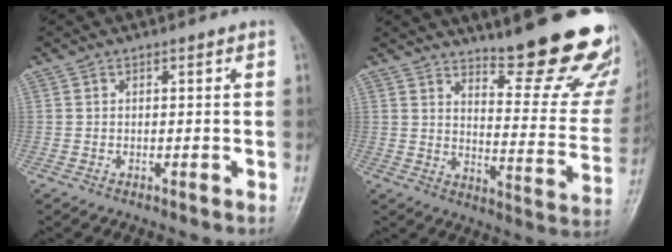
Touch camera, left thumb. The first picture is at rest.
{"total": 23.7, "force": [17.4, 6.0, 15.0], "torque": [-0.156, -0.125, 0.225]}